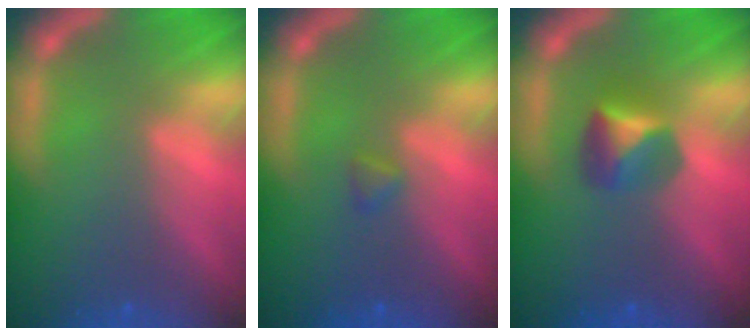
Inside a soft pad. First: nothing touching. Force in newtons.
{"total": 0.9}
{"total": 2.9}